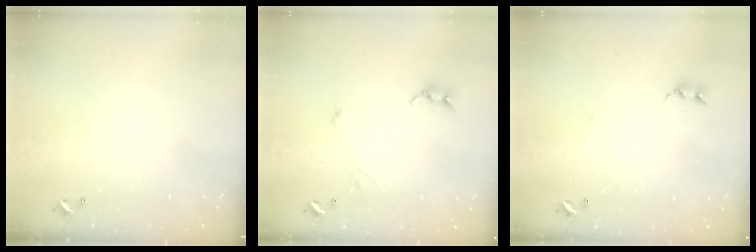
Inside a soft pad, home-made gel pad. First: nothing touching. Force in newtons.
{"total": 0.0}
{"total": 2.4, "press": 2.4, "slide": 0.4}